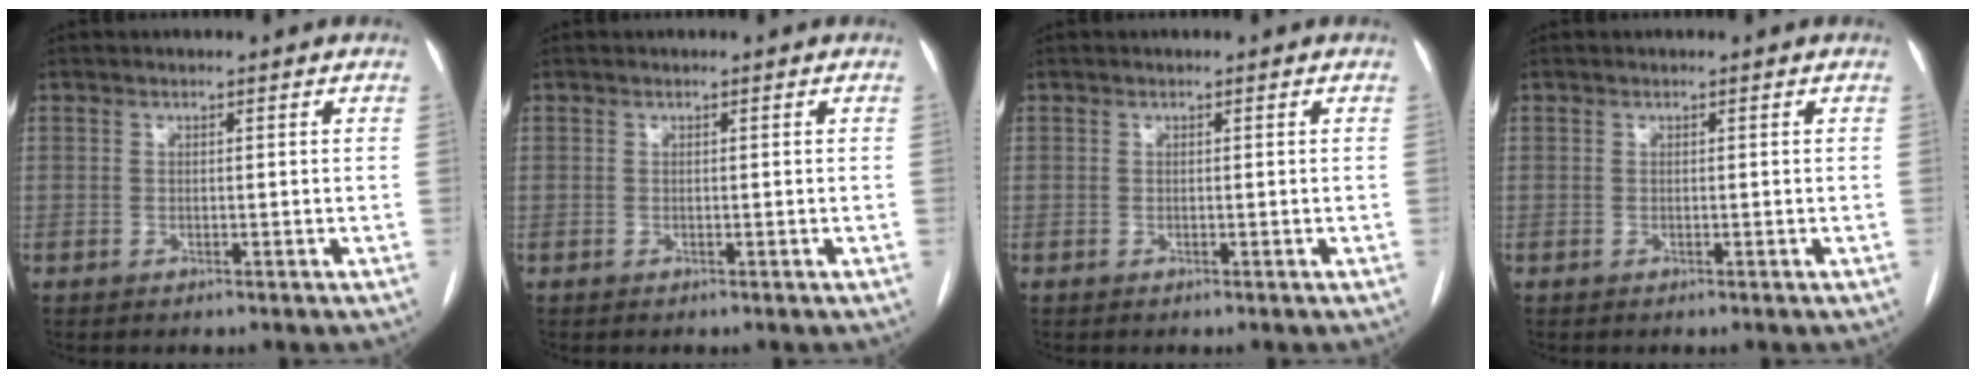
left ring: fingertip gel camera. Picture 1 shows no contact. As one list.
[{"total": 0.0}, {"total": 0.0}, {"total": 0.0}]